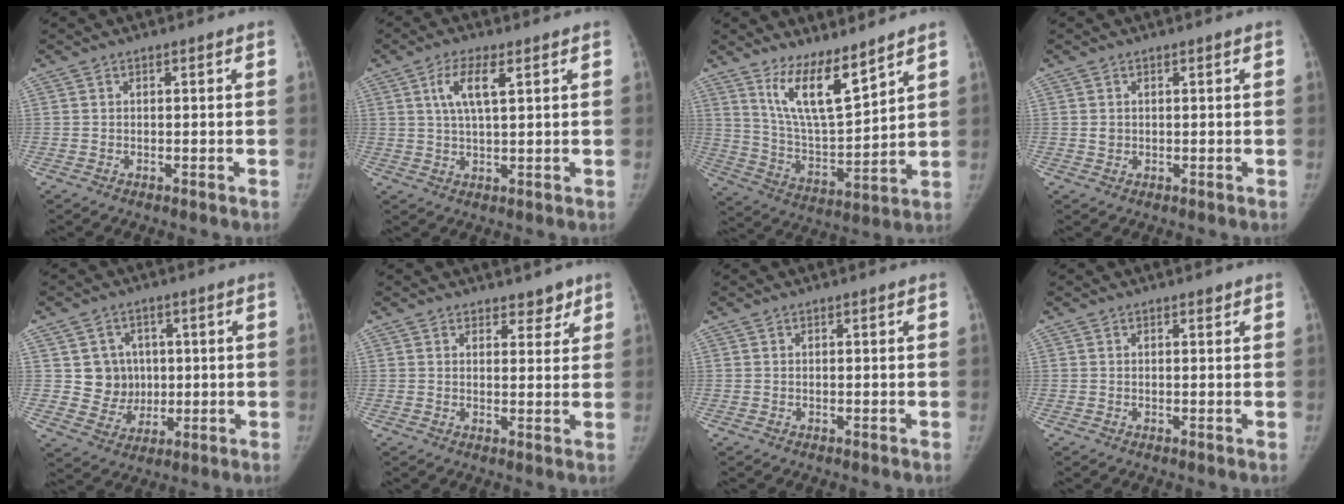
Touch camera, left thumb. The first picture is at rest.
{"total": 6.1, "force": [2.4, 1.8, 5.3], "torque": [-0.105, -0.004, 0.047]}
{"total": 12.1, "force": [8.6, 3.0, 8.0], "torque": [-0.126, -0.073, 0.174]}
{"total": 1.1, "force": [0.2, 1.0, 0.5], "torque": [-0.003, 0.001, 0.005]}
{"total": 7.8, "force": [1.1, 7.5, 2.0], "torque": [0.009, 0.004, 0.025]}
{"total": 3.3, "force": [2.6, 1.8, 1.0], "torque": [0.013, -0.015, 0.035]}
{"total": 0.0}
{"total": 0.6, "force": [0.4, 0.3, 0.2], "torque": [-0.002, -0.003, 0.005]}